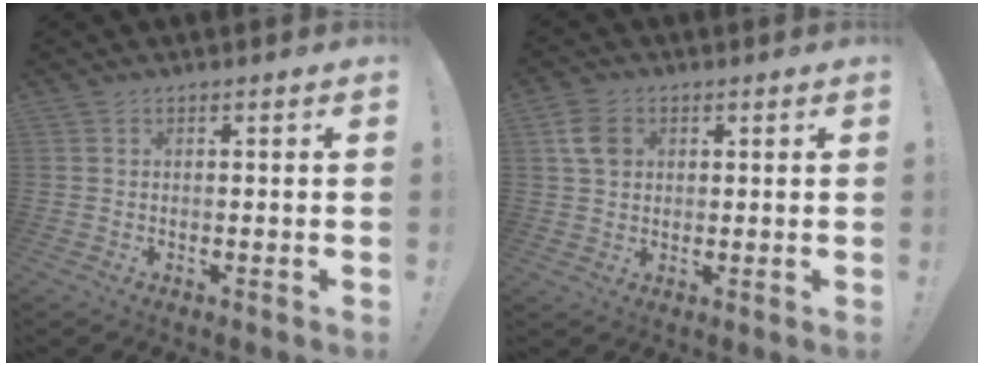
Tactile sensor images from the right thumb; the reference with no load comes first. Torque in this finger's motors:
{"motor_torque": [-0.07, 0.11, 0.25, 0.07, 0.02]}